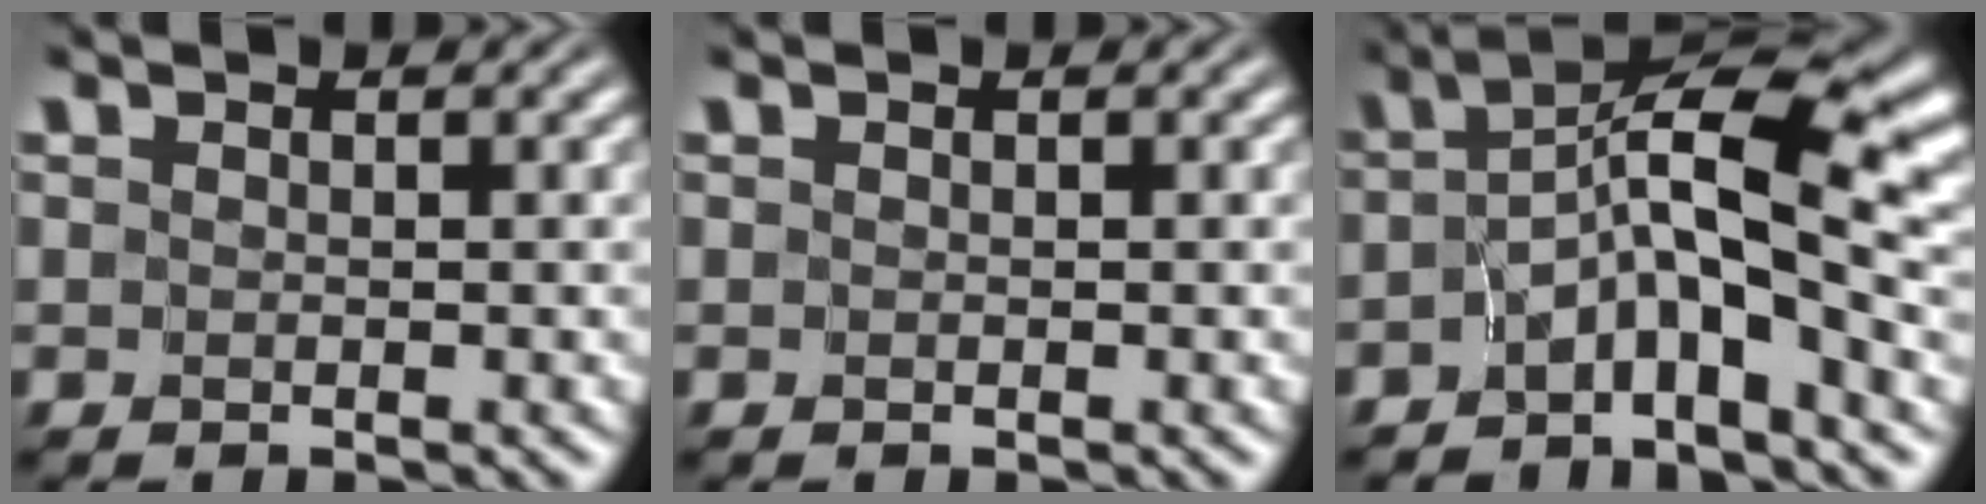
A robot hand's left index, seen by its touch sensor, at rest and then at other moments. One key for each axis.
{"total": 0.0}
{"total": 8.5, "fx": -0.9, "fy": 2.5, "fz": 8.0, "tx": -0.133, "ty": 0.012, "tz": -0.034}